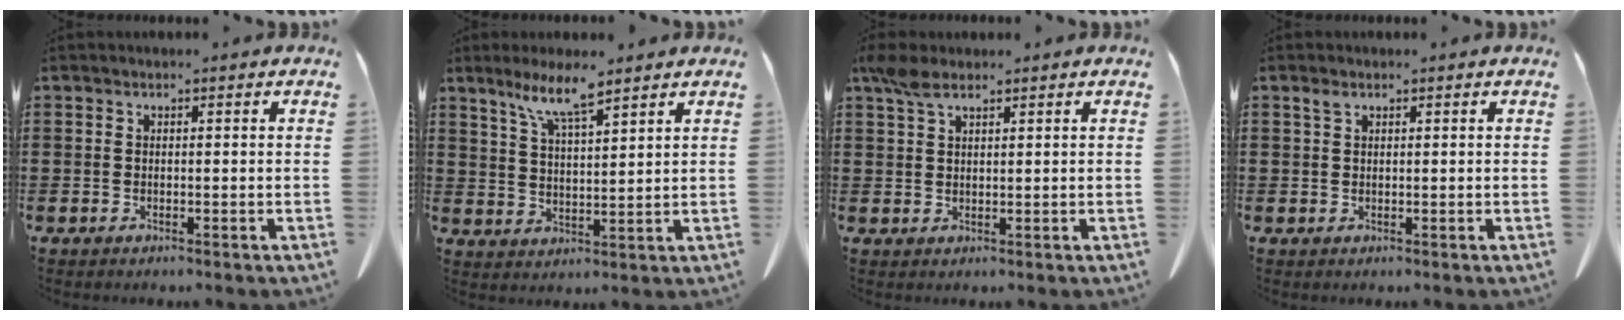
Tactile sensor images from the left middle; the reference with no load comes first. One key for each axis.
{"total": 7.1, "fx": 5.3, "fy": 0.8, "fz": 4.6, "tx": -0.105, "ty": -0.013, "tz": 0.094}
{"total": 3.6, "fx": 2.4, "fy": 1.3, "fz": 2.3, "tx": -0.052, "ty": 0.004, "tz": 0.044}
{"total": 1.0, "fx": 0.7, "fy": 0.6, "fz": 0.5, "tx": -0.014, "ty": 0.000, "tz": 0.014}